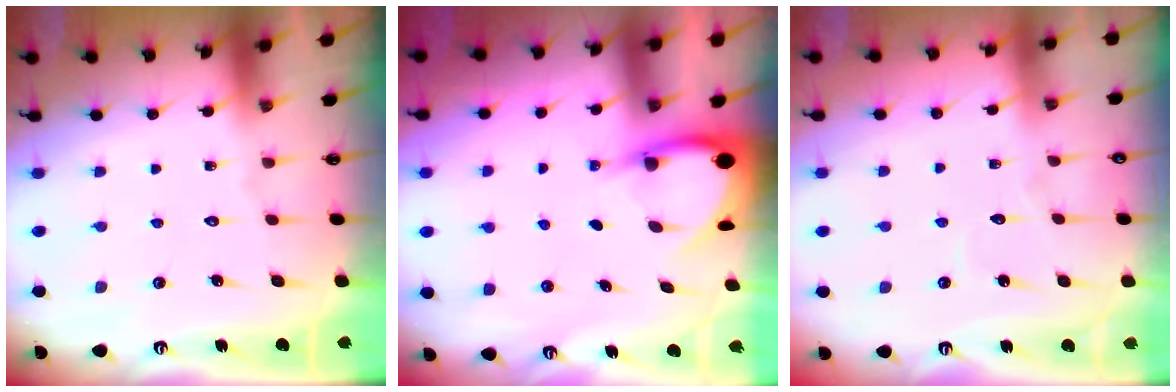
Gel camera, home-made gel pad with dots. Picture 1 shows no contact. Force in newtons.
{"total": 4.0, "press": 4.0, "slide": 0.4}
{"total": 2.8, "press": 2.8, "slide": 0.3}